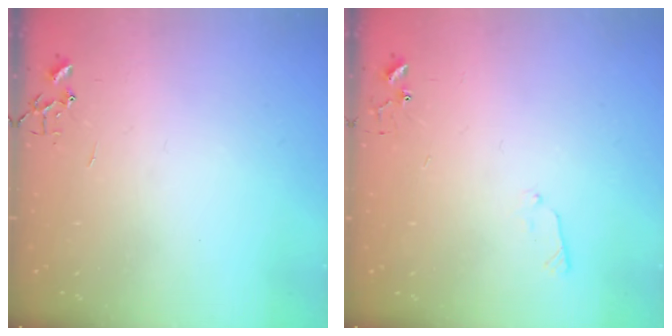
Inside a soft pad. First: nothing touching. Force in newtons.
{"total": 4.4, "press": 4.4, "slide": 0.5}